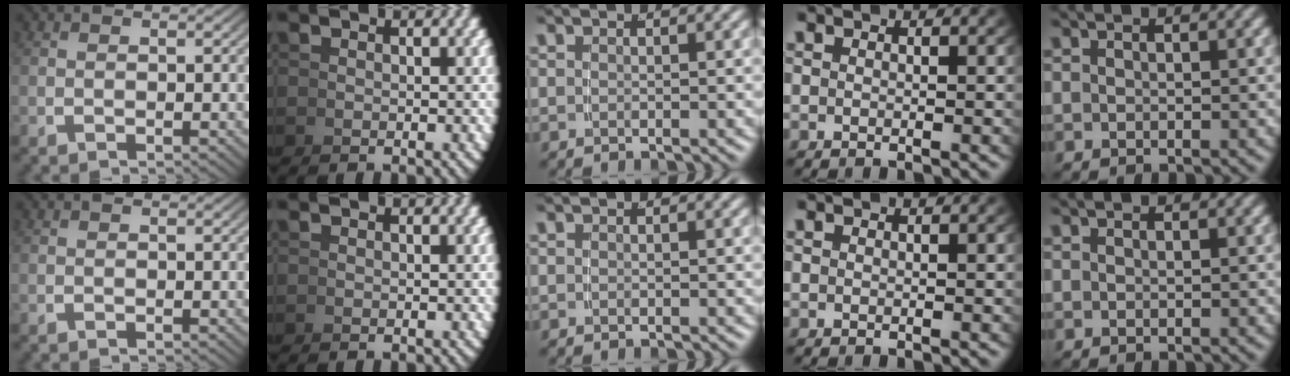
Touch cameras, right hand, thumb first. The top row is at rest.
{}